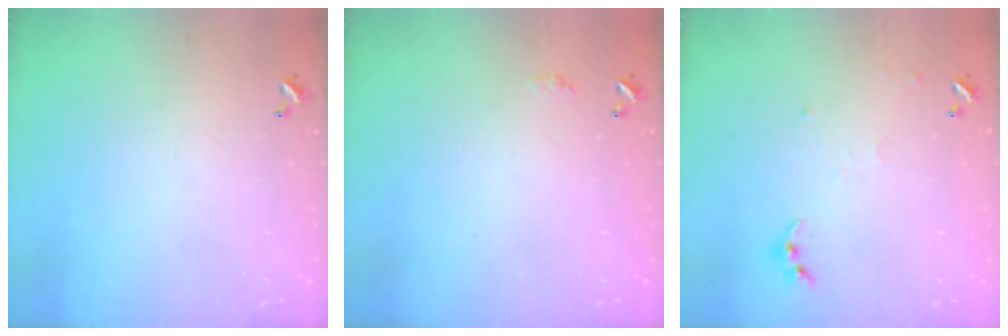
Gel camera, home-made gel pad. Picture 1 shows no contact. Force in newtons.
{"total": 2.8, "press": 2.8, "slide": 0.4}
{"total": 7.4, "press": 7.4, "slide": 0.8}